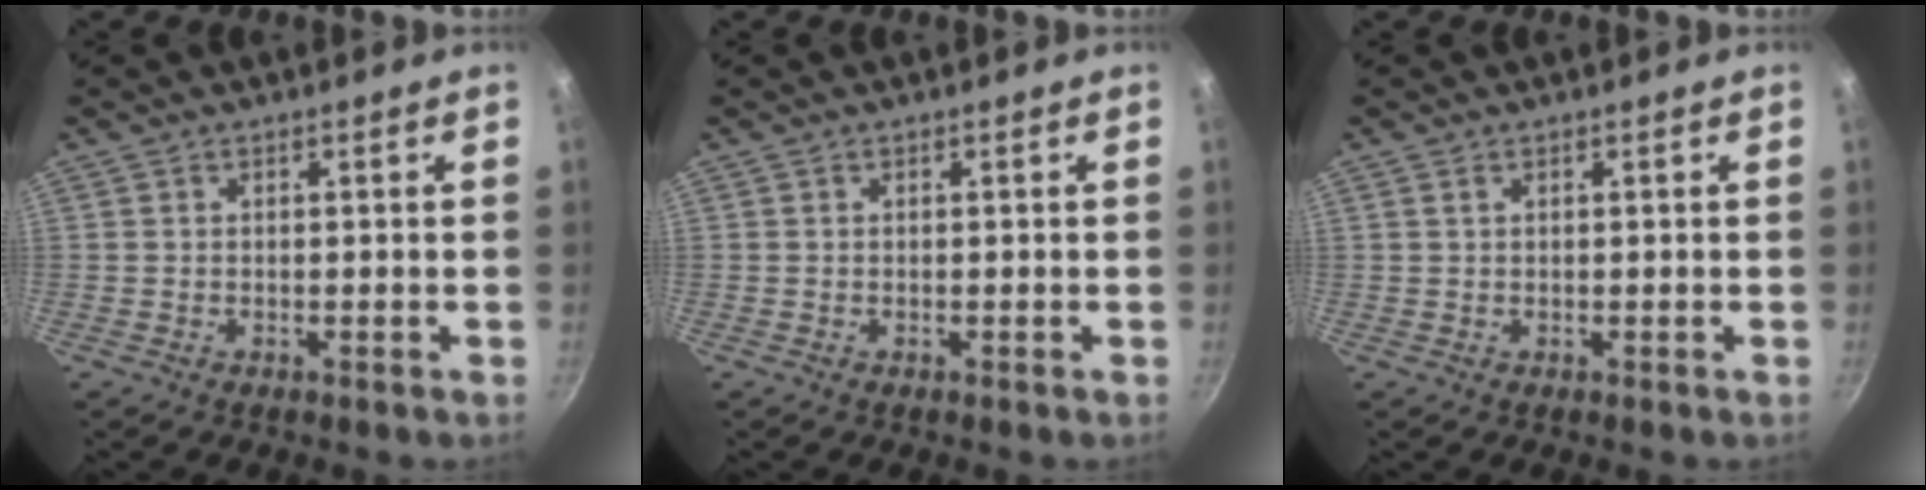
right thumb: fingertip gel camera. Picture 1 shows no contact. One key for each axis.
{"total": 0.0}
{"total": 0.6, "fx": 0.3, "fy": 0.3, "fz": 0.4, "tx": -0.006, "ty": 0.001, "tz": 0.006}